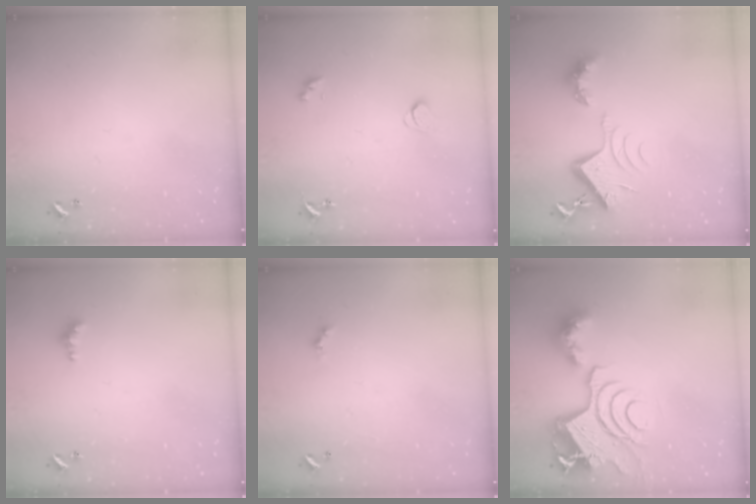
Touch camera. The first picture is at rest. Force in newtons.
{"total": 2.1, "press": 2.1, "slide": 0.4}
{"total": 8.9, "press": 8.8, "slide": 1.1}
{"total": 2.8, "press": 2.8, "slide": 0.5}
{"total": 0.0}
{"total": 14.6, "press": 14.5, "slide": 1.8}